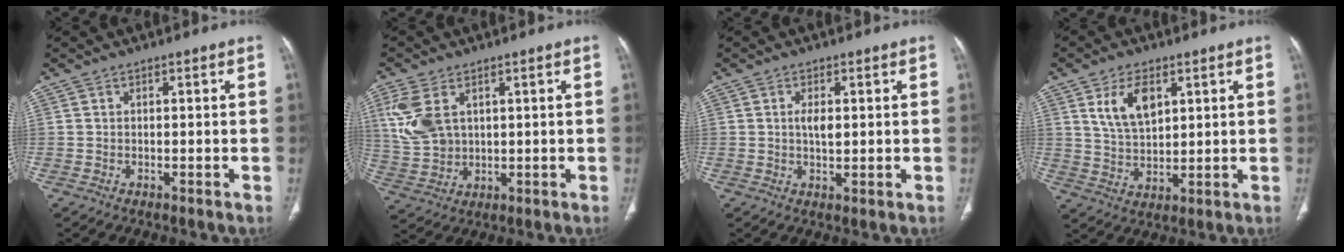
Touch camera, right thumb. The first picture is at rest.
{"total": 9.5, "force": [3.5, 6.0, 6.5], "torque": [-0.150, -0.006, 0.081]}
{"total": 3.2, "force": [0.6, 1.4, 2.8], "torque": [-0.051, -0.005, 0.011]}
{"total": 8.5, "force": [3.6, 4.7, 6.1], "torque": [-0.098, -0.015, 0.076]}